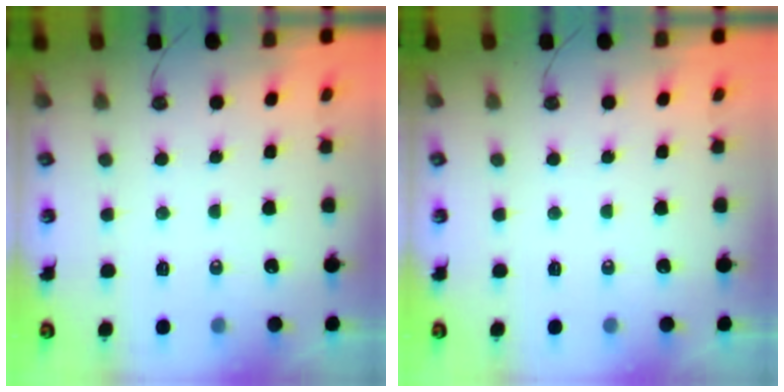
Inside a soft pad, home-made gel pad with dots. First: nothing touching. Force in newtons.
{"total": 0.0}